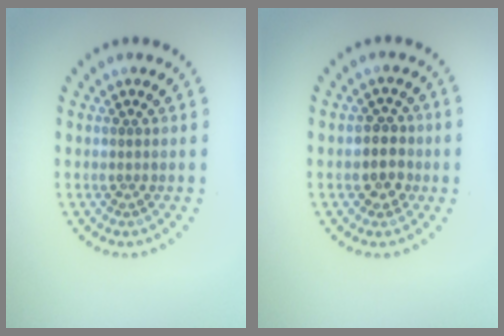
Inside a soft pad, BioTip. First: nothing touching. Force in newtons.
{"total": 2.7, "press": 2.5, "slide": 0.8}